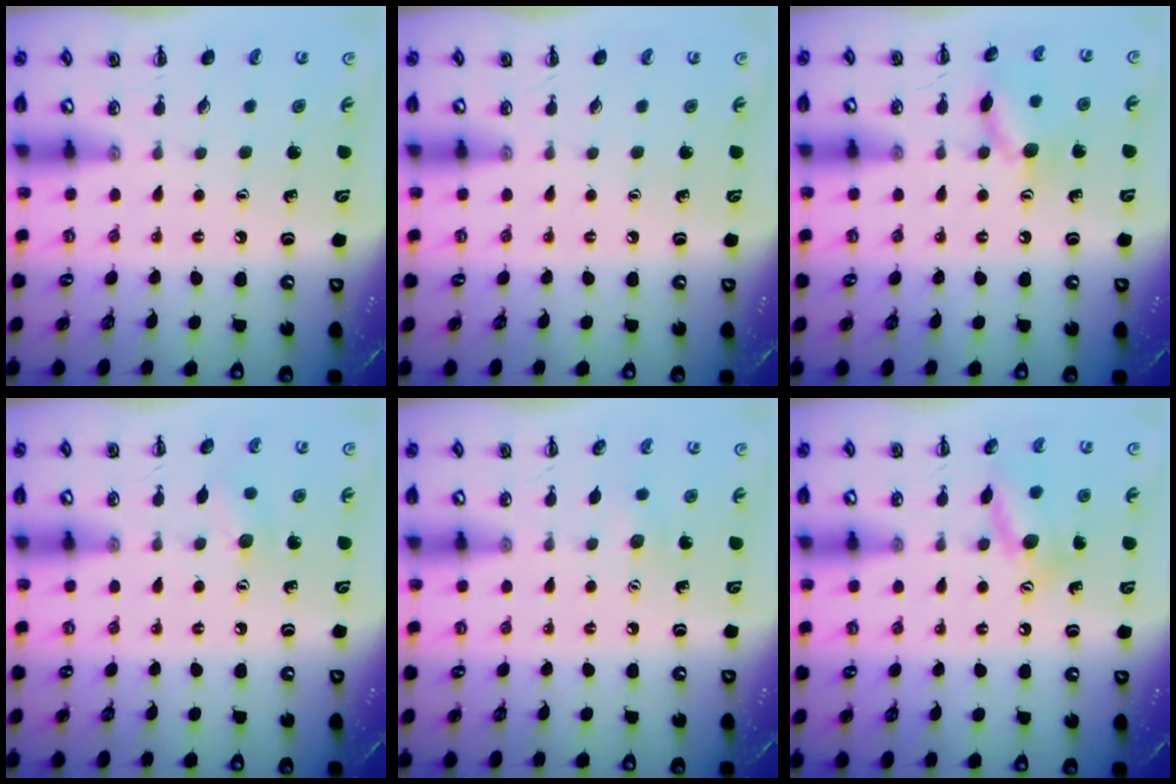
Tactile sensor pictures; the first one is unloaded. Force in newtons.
{"total": 0.0}
{"total": 10.3, "press": 10.3, "slide": 0.5}
{"total": 5.8, "press": 5.6, "slide": 1.5}
{"total": 5.0, "press": 4.9, "slide": 0.8}
{"total": 12.9, "press": 12.9, "slide": 0.7}